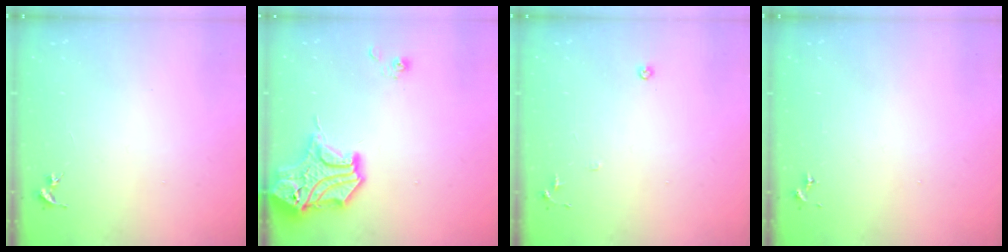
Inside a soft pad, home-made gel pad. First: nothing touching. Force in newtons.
{"total": 15.0, "press": 14.7, "slide": 2.7}
{"total": 6.1, "press": 6.1, "slide": 0.7}
{"total": 0.0}